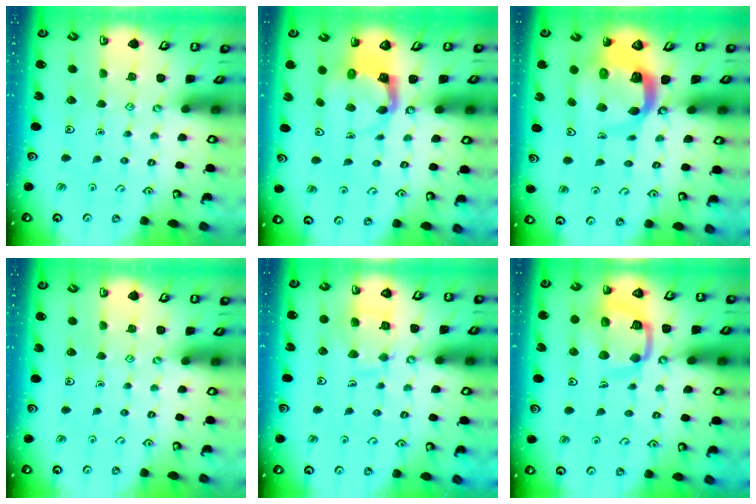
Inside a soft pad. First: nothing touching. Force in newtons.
{"total": 3.9, "press": 3.9, "slide": 0.3}
{"total": 10.0, "press": 9.9, "slide": 1.3}
{"total": 0.0}
{"total": 9.9, "press": 9.9, "slide": 0.9}
{"total": 13.7, "press": 13.7, "slide": 1.4}